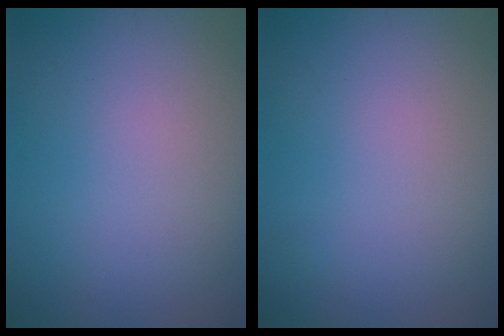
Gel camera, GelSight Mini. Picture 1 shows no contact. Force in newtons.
{"total": 0.0}